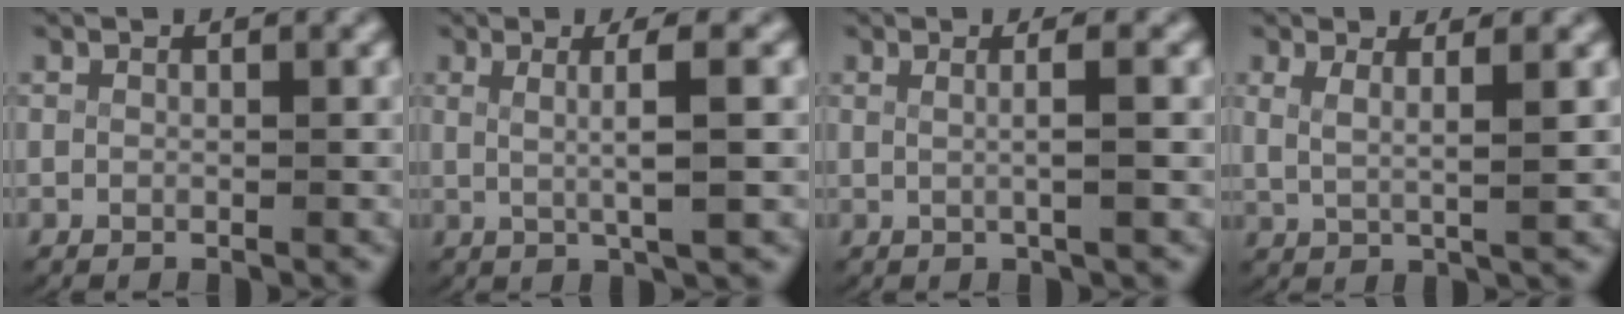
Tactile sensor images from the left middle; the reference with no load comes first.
{"total": 3.9, "force": [1.0, 0.0, 3.8], "torque": [-0.059, -0.001, 0.021]}
{"total": 2.1, "force": [0.3, -0.2, 2.0], "torque": [-0.033, 0.001, 0.006]}
{"total": 3.1, "force": [1.4, 1.0, 2.6], "torque": [-0.056, -0.007, 0.031]}